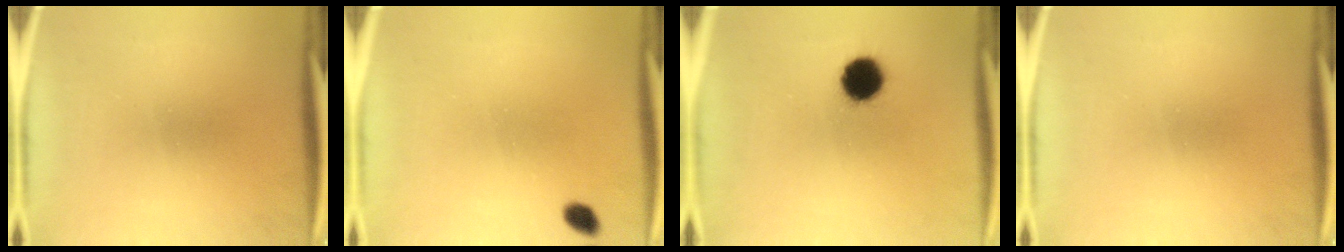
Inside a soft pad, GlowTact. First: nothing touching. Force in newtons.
{"total": 2.0}
{"total": 9.0}
{"total": 0.0}